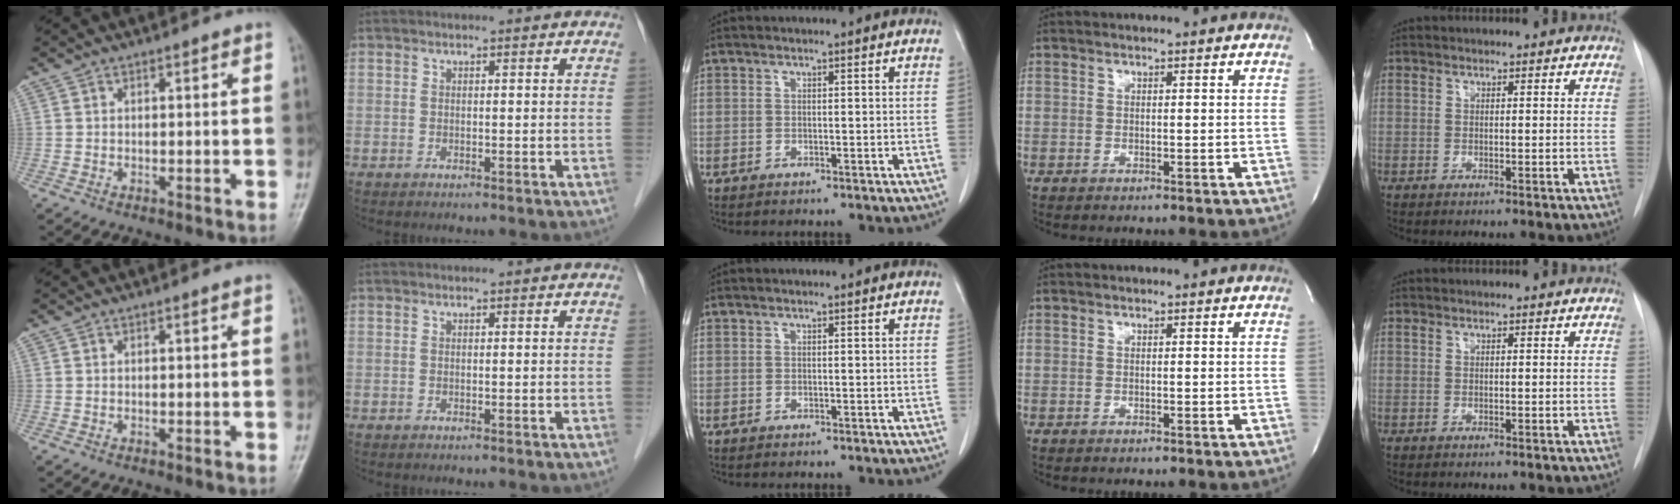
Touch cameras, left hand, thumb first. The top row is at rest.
{}